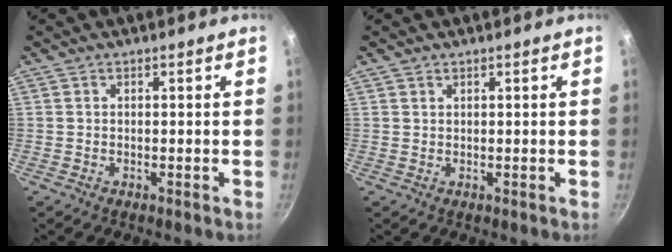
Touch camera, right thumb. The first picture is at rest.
{"total": 0.7, "force": [0.5, 0.5, 0.2], "torque": [-0.001, -0.001, 0.009]}